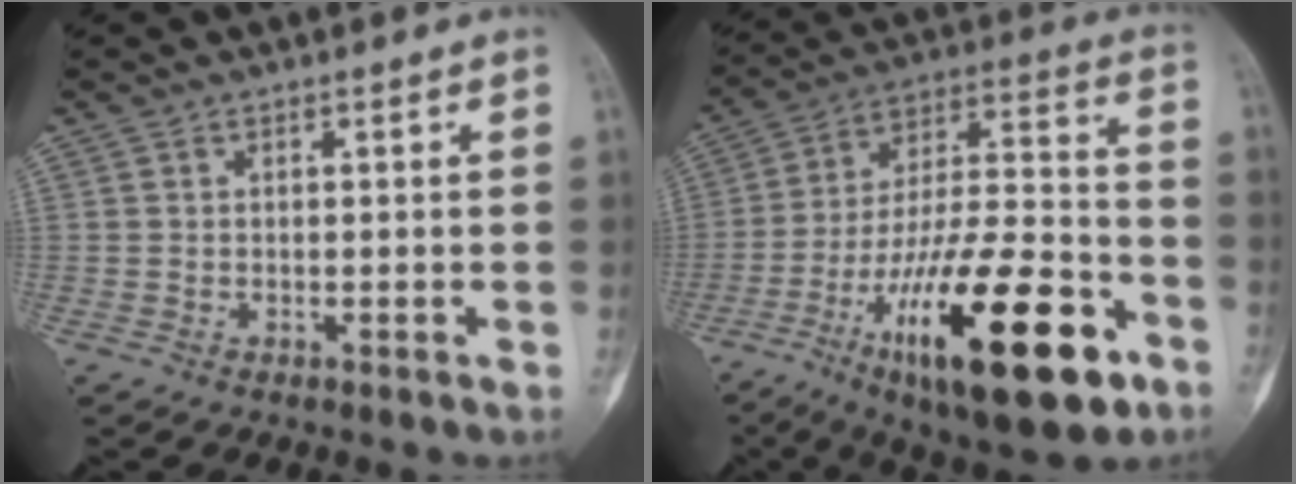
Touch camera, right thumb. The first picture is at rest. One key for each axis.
{"total": 28.6, "fx": -13.4, "fy": 9.6, "fz": 23.4, "tx": -0.375, "ty": 0.063, "tz": -0.211}